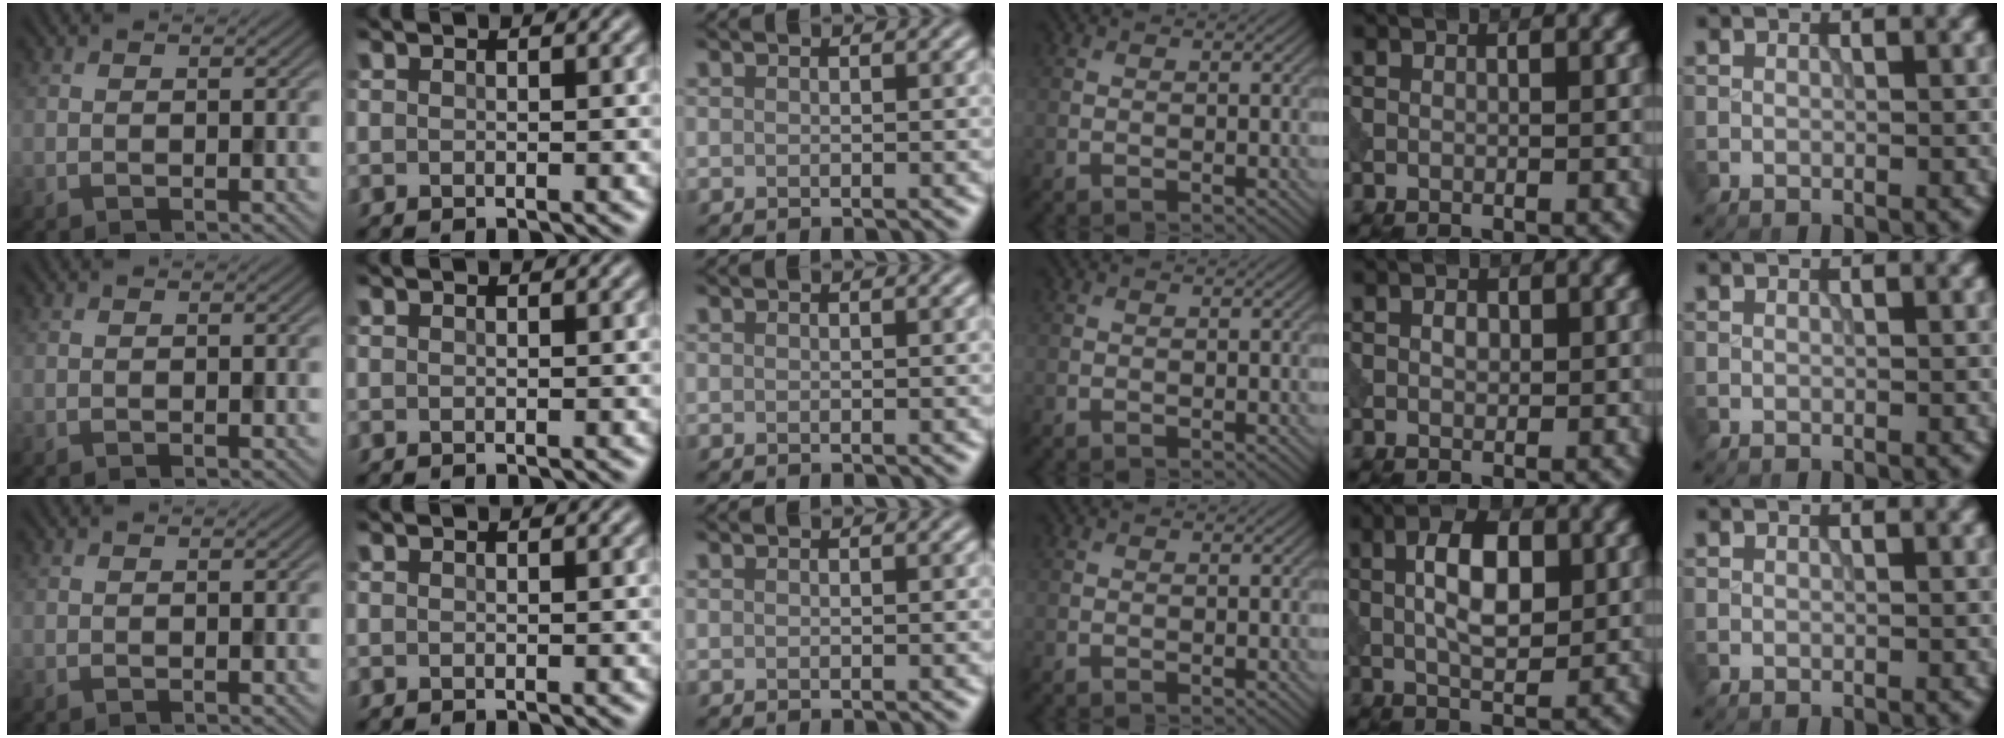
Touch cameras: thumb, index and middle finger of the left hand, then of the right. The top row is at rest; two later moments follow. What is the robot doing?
{"motion": "press", "object": "tv remote"}